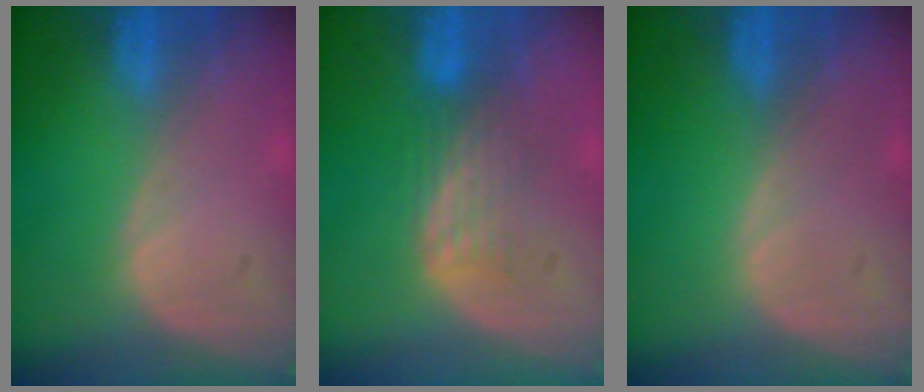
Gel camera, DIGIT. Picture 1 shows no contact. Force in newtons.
{"total": 4.2, "press": 3.5, "slide": 2.4}
{"total": 0.0}